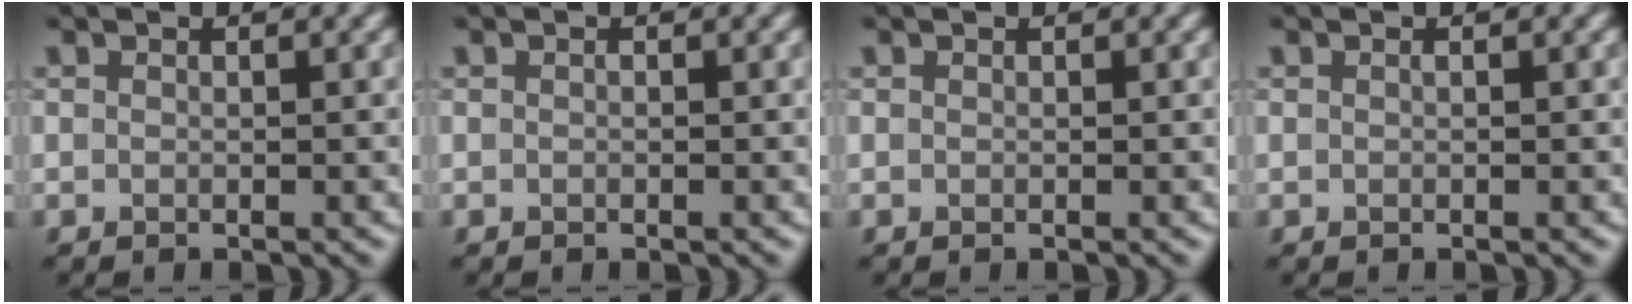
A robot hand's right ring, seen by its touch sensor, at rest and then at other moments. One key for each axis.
{"total": 0.0}
{"total": 0.0}
{"total": 0.0}